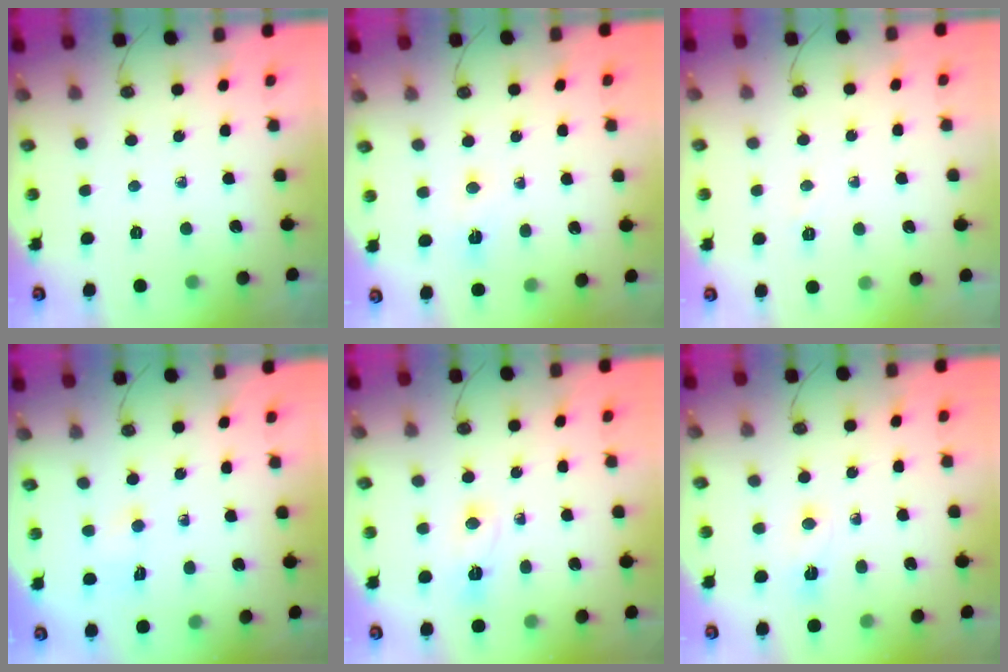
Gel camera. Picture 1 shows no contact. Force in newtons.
{"total": 2.4, "press": 2.2, "slide": 1.0}
{"total": 3.3, "press": 3.2, "slide": 0.4}
{"total": 1.5, "press": 1.3, "slide": 0.8}
{"total": 3.2, "press": 2.7, "slide": 1.6}
{"total": 3.3, "press": 3.2, "slide": 0.7}